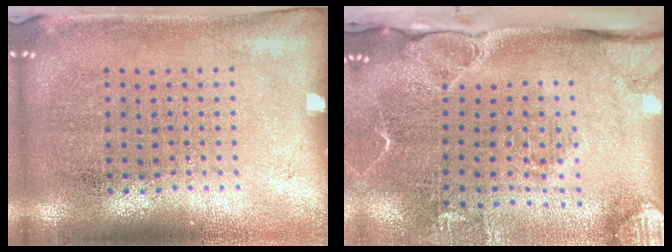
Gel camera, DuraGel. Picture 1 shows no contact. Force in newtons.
{"total": 3.0, "press": 2.3, "slide": 1.9}